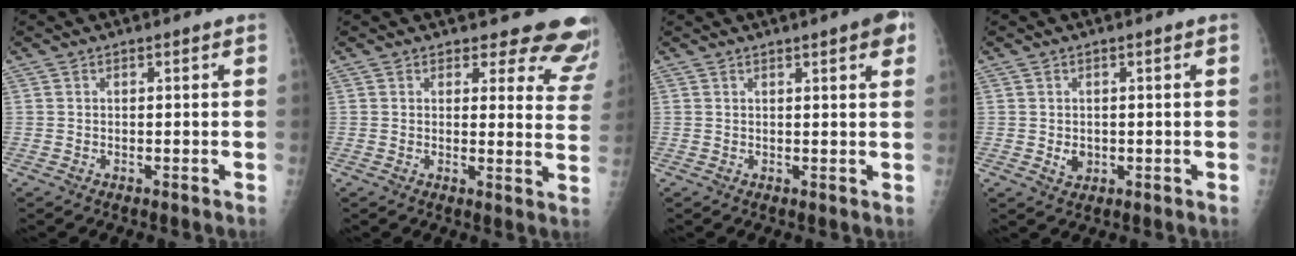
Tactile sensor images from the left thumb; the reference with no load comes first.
{"total": 13.2, "force": [12.5, 4.0, 1.8], "torque": [0.038, -0.111, 0.106]}
{"total": 4.7, "force": [2.5, 0.7, 3.9], "torque": [-0.042, -0.004, 0.026]}
{"total": 2.2, "force": [-0.1, 1.8, 1.3], "torque": [-0.013, -0.002, 0.005]}